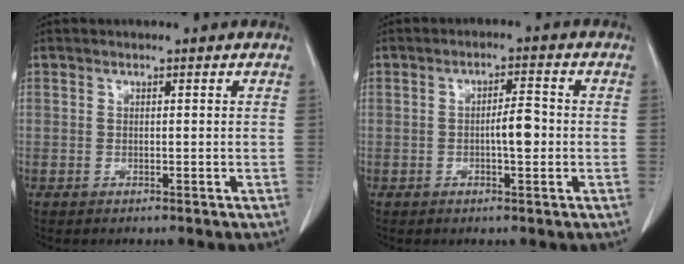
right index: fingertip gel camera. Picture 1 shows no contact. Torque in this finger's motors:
{"motor_torque": [0.52, -0.11, 0.14, 0.07]}